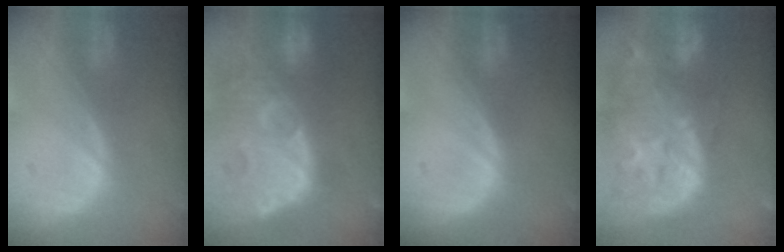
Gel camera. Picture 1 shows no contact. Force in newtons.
{"total": 13.3, "press": 12.4, "slide": 4.9}
{"total": 0.0}
{"total": 14.7, "press": 11.8, "slide": 8.8}